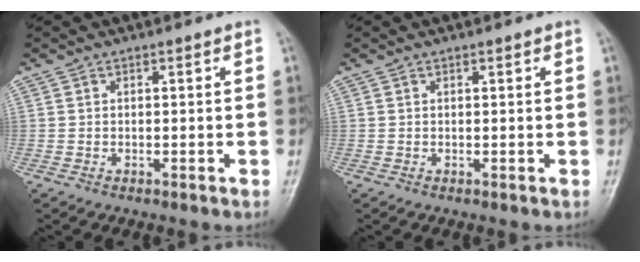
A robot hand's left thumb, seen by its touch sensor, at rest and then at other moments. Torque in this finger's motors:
{"motor_torque": [-0.10, -0.13, -0.08, -0.09, 0.00]}